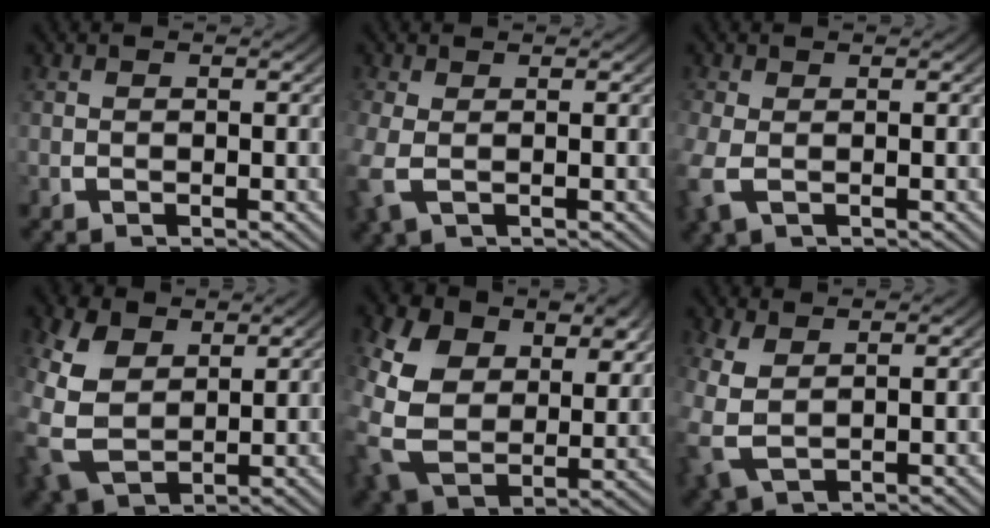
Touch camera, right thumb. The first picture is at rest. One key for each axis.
{"total": 2.2, "fx": 0.0, "fy": 1.3, "fz": 1.7, "tx": -0.050, "ty": -0.006, "tz": 0.004}
{"total": 2.1, "fx": -0.3, "fy": 1.3, "fz": 1.5, "tx": -0.044, "ty": -0.007, "tz": -0.002}
{"total": 7.3, "fx": -0.1, "fy": 5.7, "fz": 4.6, "tx": -0.141, "ty": -0.046, "tz": 0.025}
{"total": 10.8, "fx": 0.4, "fy": 8.2, "fz": 6.9, "tx": -0.205, "ty": -0.066, "tz": 0.031}
{"total": 4.0, "fx": 0.4, "fy": 2.8, "fz": 2.8, "tx": -0.086, "ty": -0.021, "tz": 0.025}